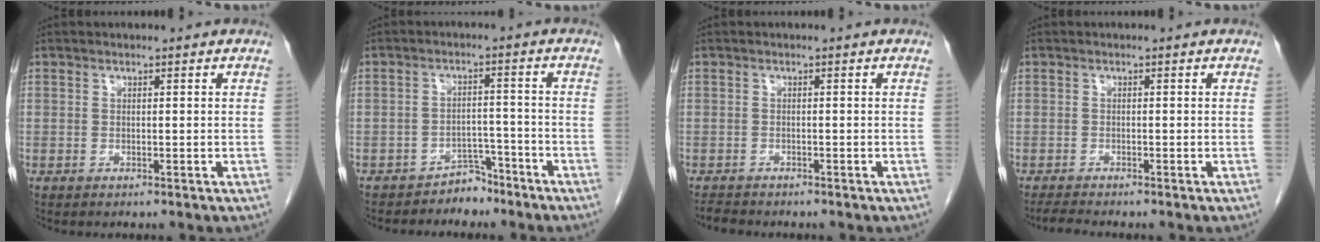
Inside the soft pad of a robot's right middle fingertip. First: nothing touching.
{"total": 3.8, "force": [-3.3, 1.9, 0.2], "torque": [0.000, 0.010, -0.048]}
{"total": 1.8, "force": [-1.7, 0.4, 0.2], "torque": [-0.008, -0.006, -0.026]}
{"total": 1.9, "force": [-1.8, -0.3, 0.5], "torque": [-0.016, -0.009, -0.034]}